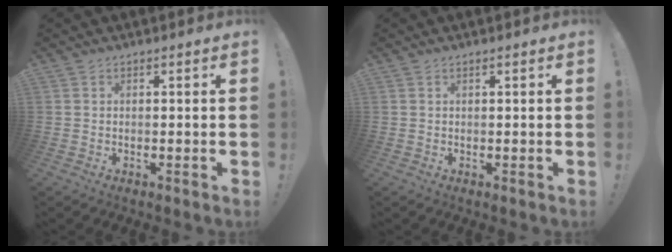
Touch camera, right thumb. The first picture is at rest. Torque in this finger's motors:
{"motor_torque": [-0.09, -0.02, -0.01, -0.20, 0.07]}